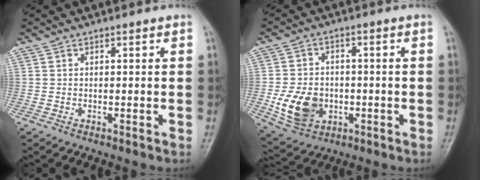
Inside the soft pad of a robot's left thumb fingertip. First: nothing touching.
{"total": 10.7, "force": [-2.4, 8.2, 6.5], "torque": [-0.097, 0.003, -0.034]}